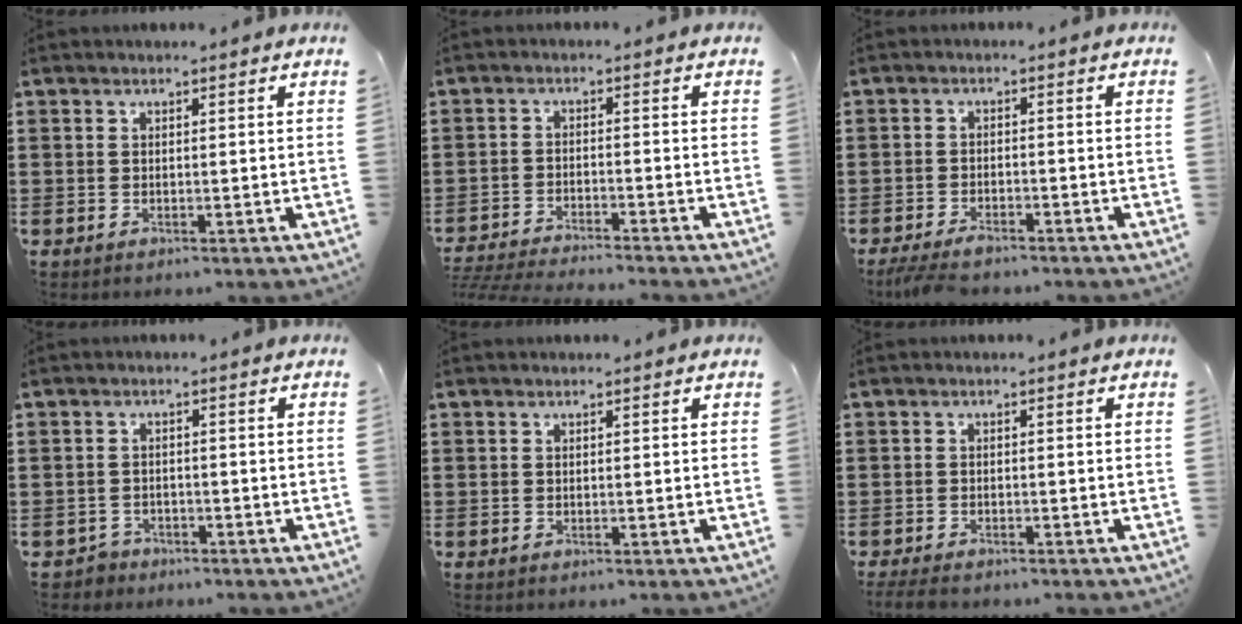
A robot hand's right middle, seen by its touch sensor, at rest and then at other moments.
{"total": 3.6, "force": [-3.5, -0.3, 0.6], "torque": [-0.027, -0.011, -0.078]}
{"total": 2.8, "force": [-2.6, 0.5, 0.9], "torque": [-0.025, 0.000, -0.055]}
{"total": 2.3, "force": [-2.1, 0.8, -0.2], "torque": [-0.005, 0.001, -0.049]}
{"total": 0.0}
{"total": 1.8, "force": [-1.7, 0.3, 0.6], "torque": [-0.021, -0.001, -0.036]}